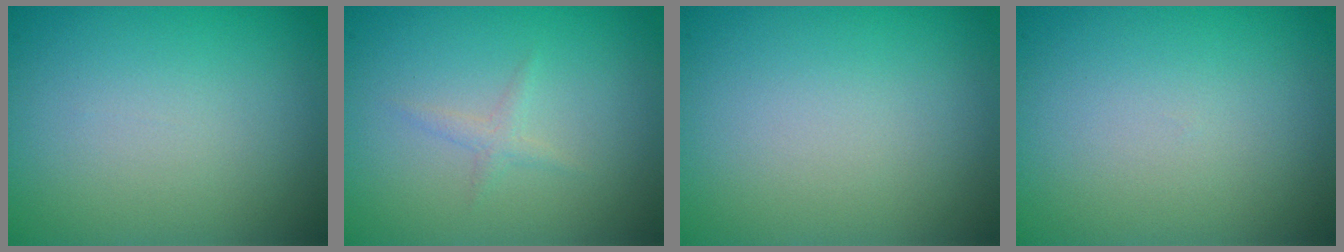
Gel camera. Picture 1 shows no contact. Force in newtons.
{"total": 0.9, "press": 0.9, "slide": 0.1}
{"total": 0.0}
{"total": 0.0}